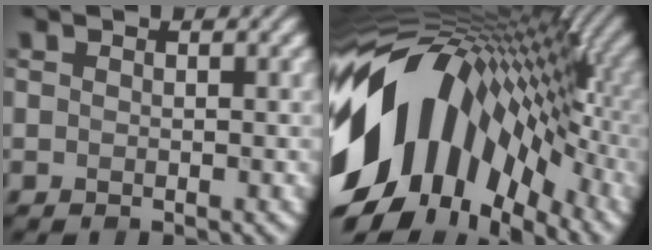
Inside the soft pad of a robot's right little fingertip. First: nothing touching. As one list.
[{"total": 16.8, "force": [-3.4, 10.7, 12.5], "torque": [-0.227, 0.019, -0.078]}]